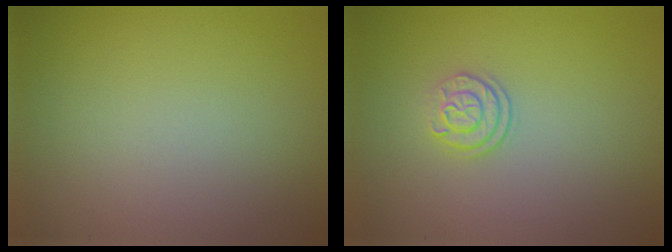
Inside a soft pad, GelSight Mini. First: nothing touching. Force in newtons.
{"total": 2.1, "press": 1.7, "slide": 1.3}